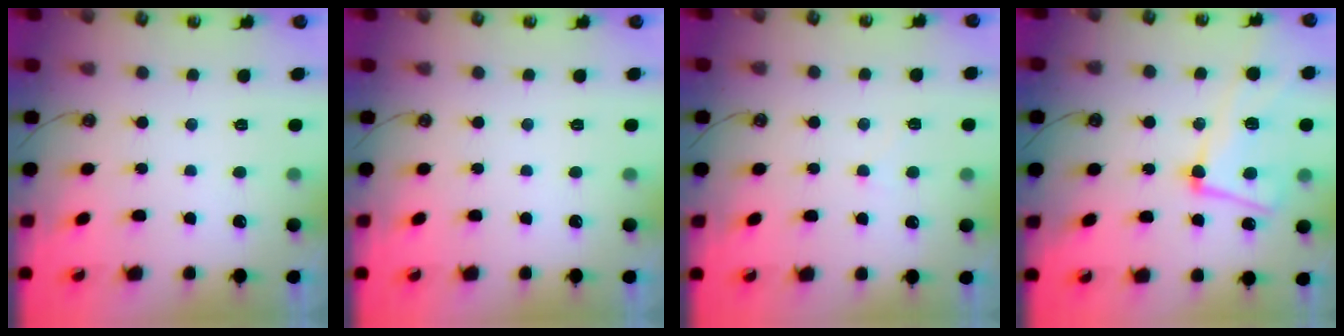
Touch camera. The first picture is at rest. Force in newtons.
{"total": 0.0}
{"total": 2.0, "press": 2.0, "slide": 0.3}
{"total": 8.5, "press": 8.4, "slide": 1.7}